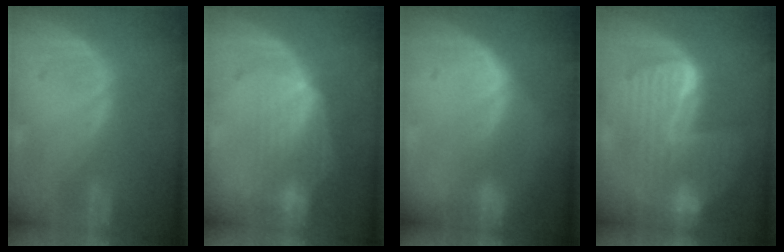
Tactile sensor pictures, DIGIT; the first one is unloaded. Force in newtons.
{"total": 7.0, "press": 6.5, "slide": 2.6}
{"total": 2.5, "press": 2.0, "slide": 1.6}
{"total": 10.4, "press": 10.4, "slide": 1.0}